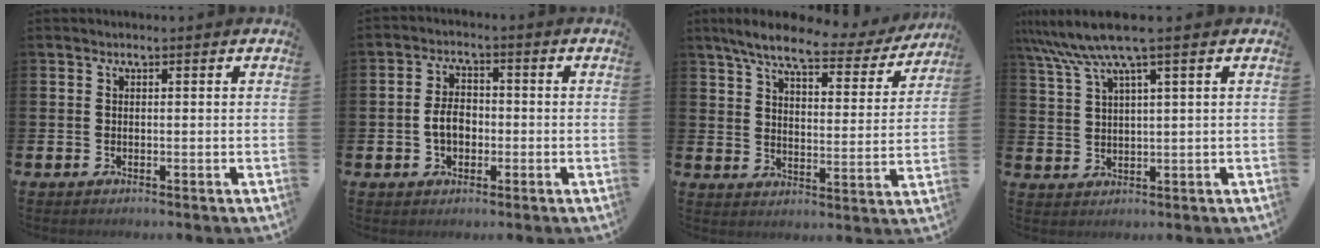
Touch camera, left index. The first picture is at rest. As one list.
[{"total": 4.0, "force": [-0.9, 2.8, 2.7], "torque": [-0.037, 0.001, -0.022]}, {"total": 7.5, "force": [6.3, 1.6, 3.8], "torque": [-0.094, -0.034, 0.103]}, {"total": 7.0, "force": [4.9, 0.6, 4.9], "torque": [-0.110, -0.008, 0.087]}]